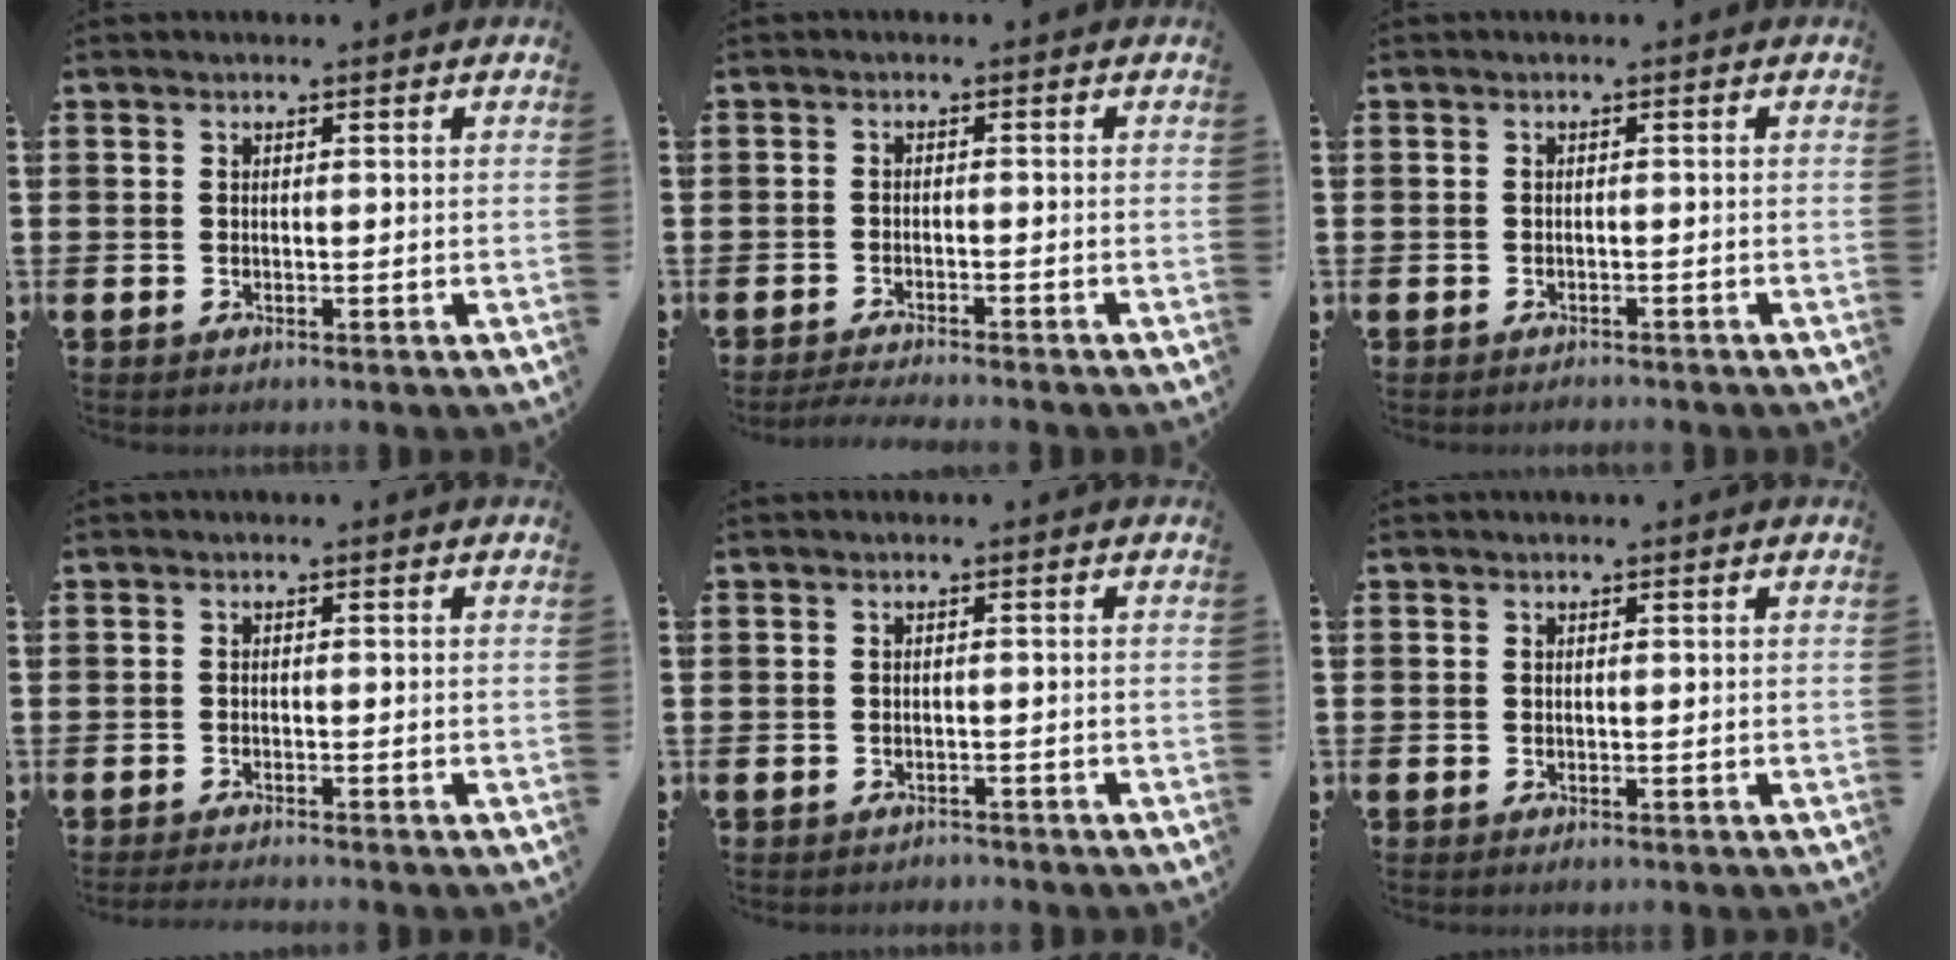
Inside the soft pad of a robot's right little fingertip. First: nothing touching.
{"total": 1.6, "force": [-1.6, -0.1, 0.5], "torque": [-0.007, 0.002, -0.031]}
{"total": 0.6, "force": [-0.6, 0.0, 0.0], "torque": [0.000, -0.002, -0.014]}
{"total": 1.0, "force": [-1.0, -0.1, 0.3], "torque": [-0.005, -0.001, -0.019]}
{"total": 0.7, "force": [-0.7, 0.1, -0.1], "torque": [-0.001, -0.001, -0.015]}
{"total": 0.0}